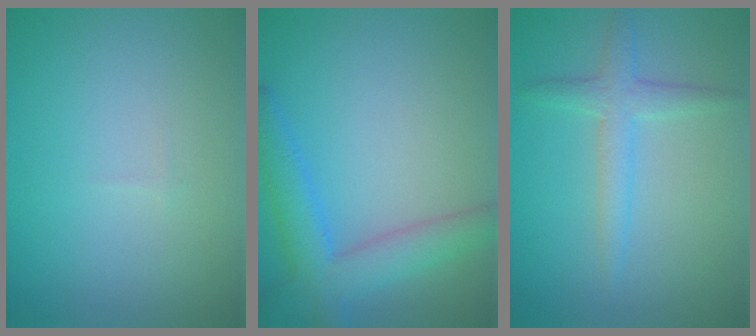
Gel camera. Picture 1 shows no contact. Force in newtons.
{"total": 5.1, "press": 5.0, "slide": 0.3}
{"total": 2.5, "press": 2.5, "slide": 0.0}